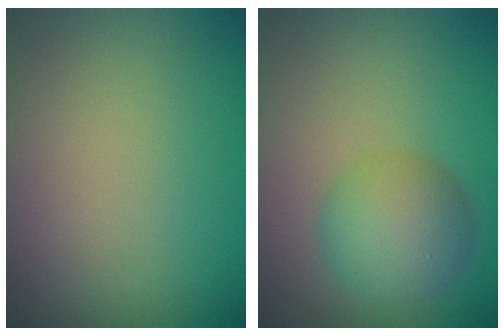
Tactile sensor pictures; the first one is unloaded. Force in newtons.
{"total": 4.4, "press": 4.4, "slide": 0.1}